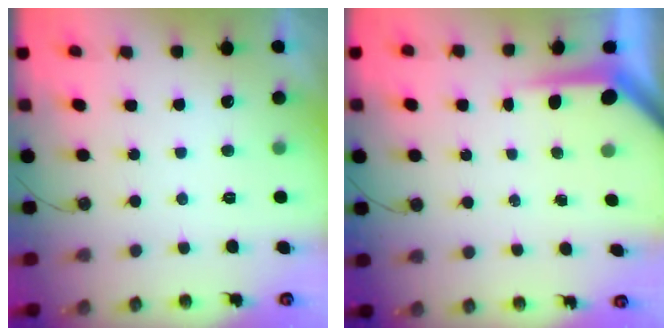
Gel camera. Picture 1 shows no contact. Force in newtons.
{"total": 5.0, "press": 4.9, "slide": 0.5}